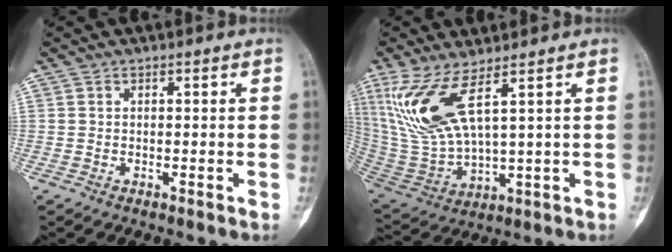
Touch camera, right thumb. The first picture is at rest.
{"total": 13.5, "force": [6.4, 3.9, 11.3], "torque": [-0.255, -0.035, 0.147]}